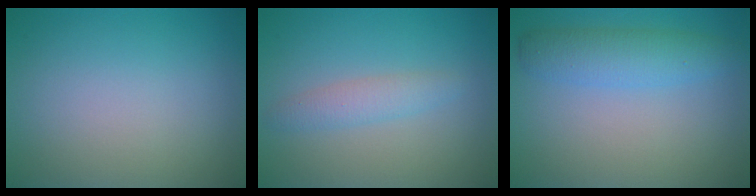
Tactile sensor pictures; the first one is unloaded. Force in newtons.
{"total": 1.9, "press": 1.9, "slide": 0.1}
{"total": 3.5, "press": 3.5, "slide": 0.1}